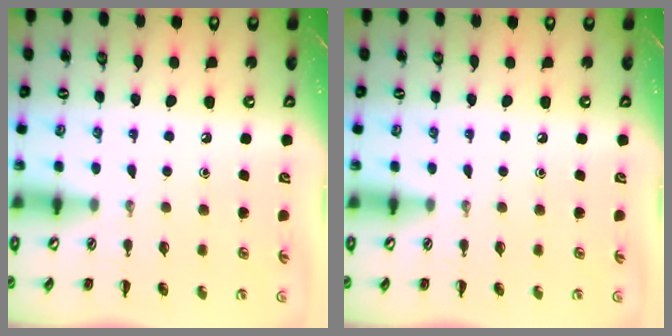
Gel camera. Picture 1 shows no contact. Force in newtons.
{"total": 0.0}